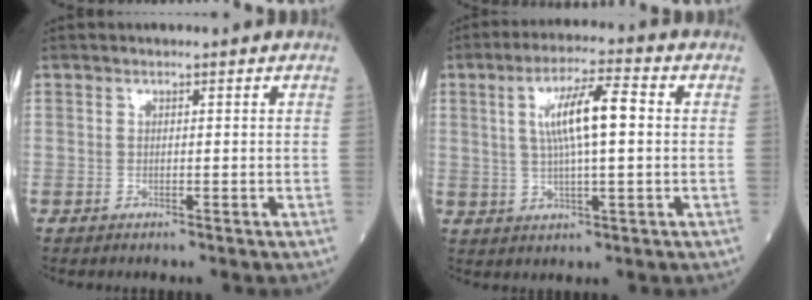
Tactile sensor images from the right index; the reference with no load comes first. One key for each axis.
{"total": 9.0, "fx": 1.5, "fy": 1.3, "fz": 8.8, "tx": -0.160, "ty": 0.015, "tz": 0.029}